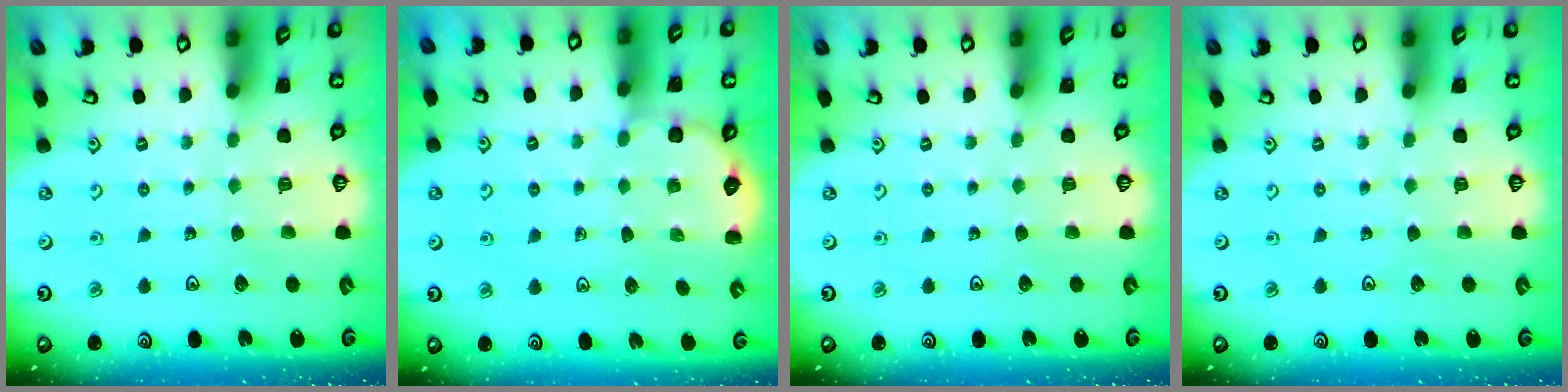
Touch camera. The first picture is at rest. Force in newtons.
{"total": 2.7, "press": 2.7, "slide": 0.3}
{"total": 0.0}
{"total": 0.0}